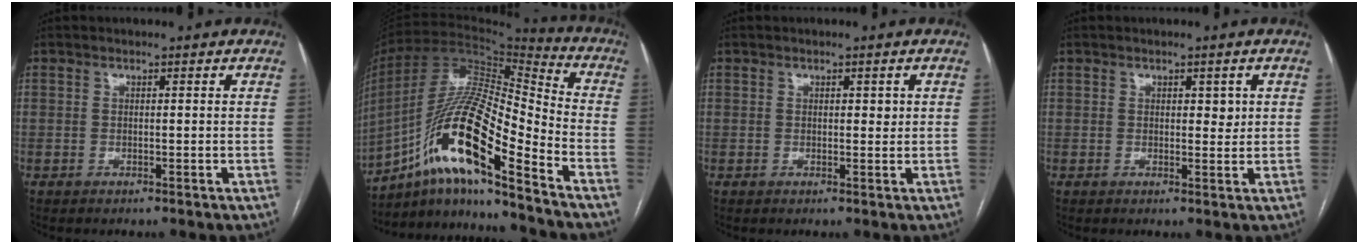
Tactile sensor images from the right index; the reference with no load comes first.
{"total": 18.7, "force": [-10.5, 2.0, 15.4], "torque": [-0.308, 0.002, -0.188]}
{"total": 1.3, "force": [0.4, 0.6, 1.1], "torque": [-0.013, 0.000, 0.005]}
{"total": 2.0, "force": [0.7, 1.0, 1.6], "torque": [-0.018, -0.003, 0.008]}